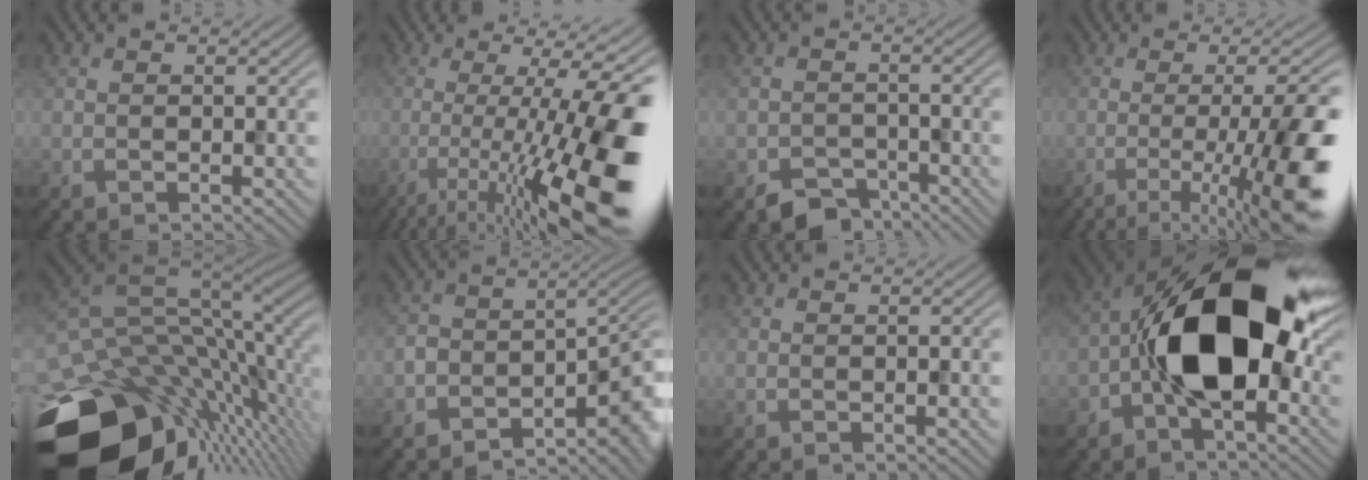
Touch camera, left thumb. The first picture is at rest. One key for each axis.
{"total": 18.7, "fx": -6.3, "fy": 4.1, "fz": 17.2, "tx": -0.236, "ty": -0.008, "tz": -0.100}
{"total": 4.1, "fx": -3.1, "fy": 2.3, "fz": 1.4, "tx": -0.020, "ty": -0.007, "tz": -0.059}
{"total": 14.0, "fx": -4.6, "fy": 3.1, "fz": 12.8, "tx": -0.168, "ty": 0.002, "tz": -0.072}
{"total": 18.5, "fx": -7.0, "fy": 11.3, "fz": 12.9, "tx": -0.269, "ty": -0.026, "tz": -0.104}
{"total": 8.1, "fx": -4.7, "fy": 4.4, "fz": 5.0, "tx": -0.058, "ty": -0.029, "tz": -0.074}
{"total": 0.0}
{"total": 16.2, "fx": -1.3, "fy": 8.9, "fz": 13.5, "tx": -0.219, "ty": 0.011, "tz": -0.040}